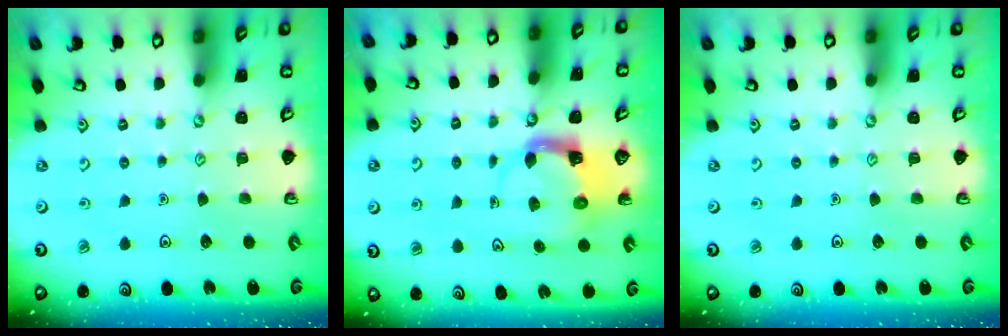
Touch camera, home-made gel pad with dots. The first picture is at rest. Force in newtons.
{"total": 3.7, "press": 3.7, "slide": 0.7}
{"total": 0.0}